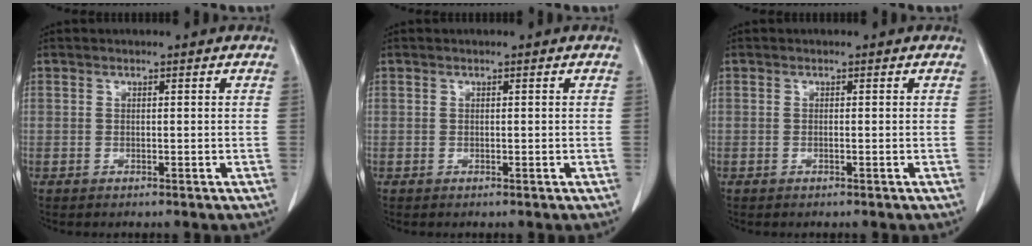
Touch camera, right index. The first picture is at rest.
{"total": 0.0}
{"total": 0.0}